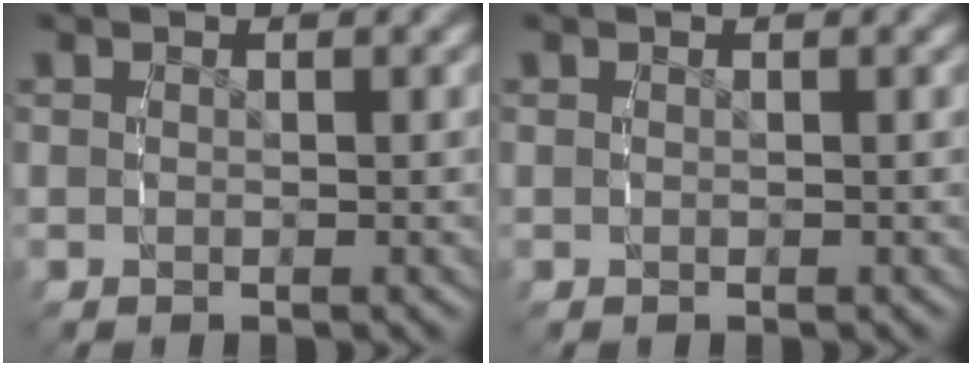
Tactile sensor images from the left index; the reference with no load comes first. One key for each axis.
{"total": 0.0}